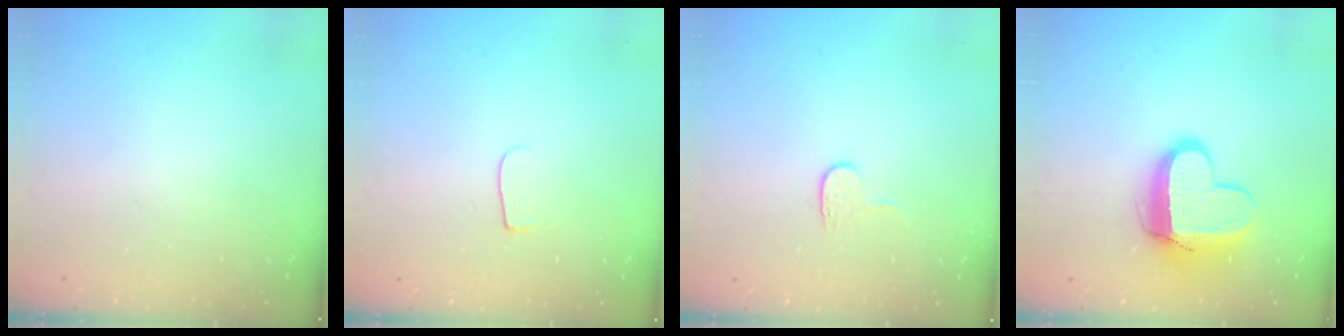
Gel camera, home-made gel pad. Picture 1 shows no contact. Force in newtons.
{"total": 3.8, "press": 3.8, "slide": 0.5}
{"total": 3.4, "press": 3.4, "slide": 0.4}
{"total": 12.7, "press": 12.7, "slide": 1.1}